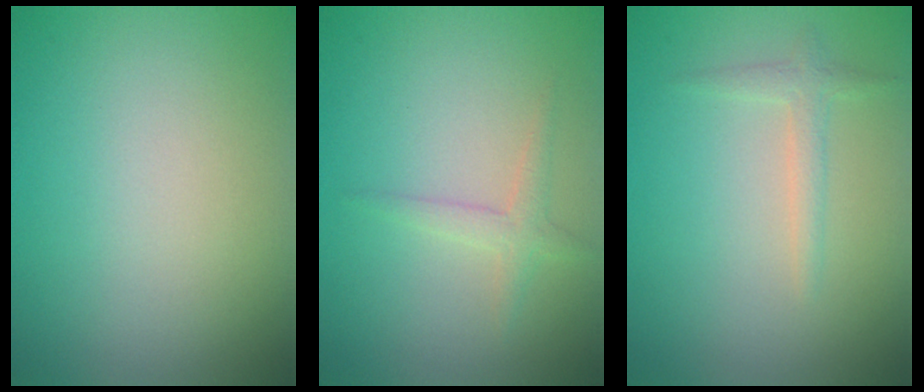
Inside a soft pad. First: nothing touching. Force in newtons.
{"total": 1.6, "press": 1.6, "slide": 0.0}
{"total": 1.5, "press": 1.5, "slide": 0.0}